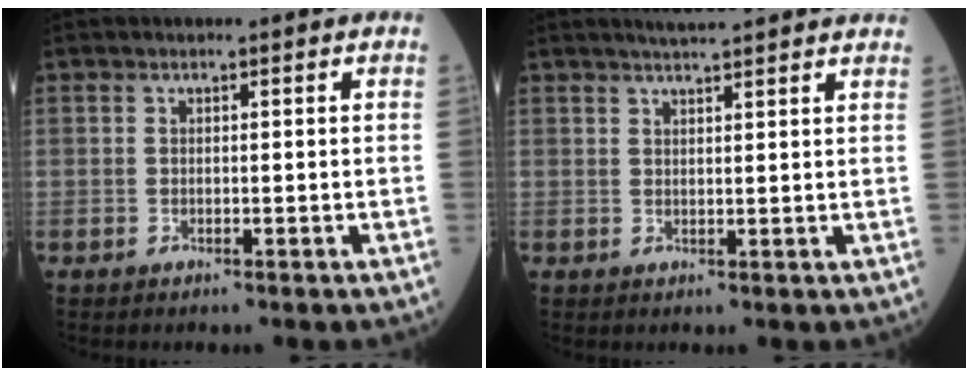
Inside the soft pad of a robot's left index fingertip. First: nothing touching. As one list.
[{"total": 7.9, "force": [7.1, 0.5, 3.5], "torque": [-0.051, 0.030, 0.086]}]